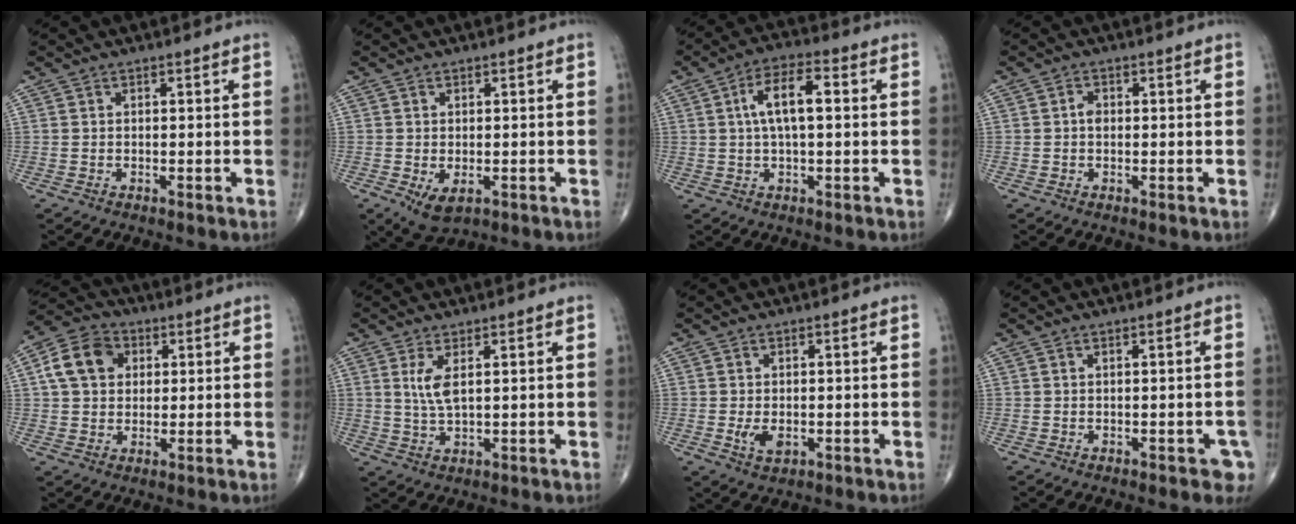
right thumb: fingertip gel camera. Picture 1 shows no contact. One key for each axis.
{"total": 4.5, "fx": -1.3, "fy": 2.6, "fz": 3.5, "tx": -0.058, "ty": -0.011, "tz": -0.010}
{"total": 8.3, "fx": 1.2, "fy": 3.3, "fz": 7.6, "tx": -0.134, "ty": 0.017, "tz": 0.015}
{"total": 1.3, "fx": -0.1, "fy": 1.0, "fz": 0.9, "tx": -0.009, "ty": 0.000, "tz": -0.006}
{"total": 10.0, "fx": 2.4, "fy": 7.9, "fz": 5.7, "tx": -0.089, "ty": 0.010, "tz": 0.035}
{"total": 4.0, "fx": 1.3, "fy": 1.1, "fz": 3.6, "tx": -0.078, "ty": -0.015, "tz": 0.032}
{"total": 3.5, "fx": -0.7, "fy": 2.1, "fz": 2.7, "tx": -0.049, "ty": -0.006, "tz": -0.007}
{"total": 3.1, "fx": -1.3, "fy": 1.5, "fz": 2.5, "tx": -0.011, "ty": 0.005, "tz": -0.013}